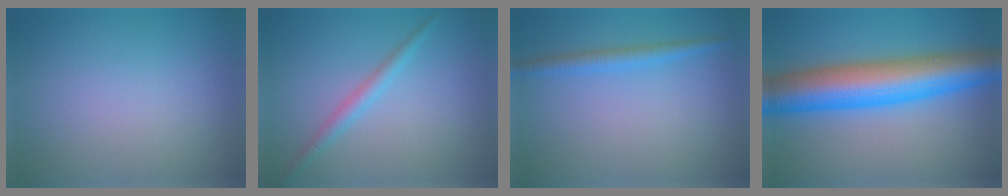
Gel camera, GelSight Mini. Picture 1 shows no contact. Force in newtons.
{"total": 1.8, "press": 1.8, "slide": 0.0}
{"total": 1.8, "press": 1.8, "slide": 0.1}
{"total": 10.6, "press": 10.6, "slide": 0.1}